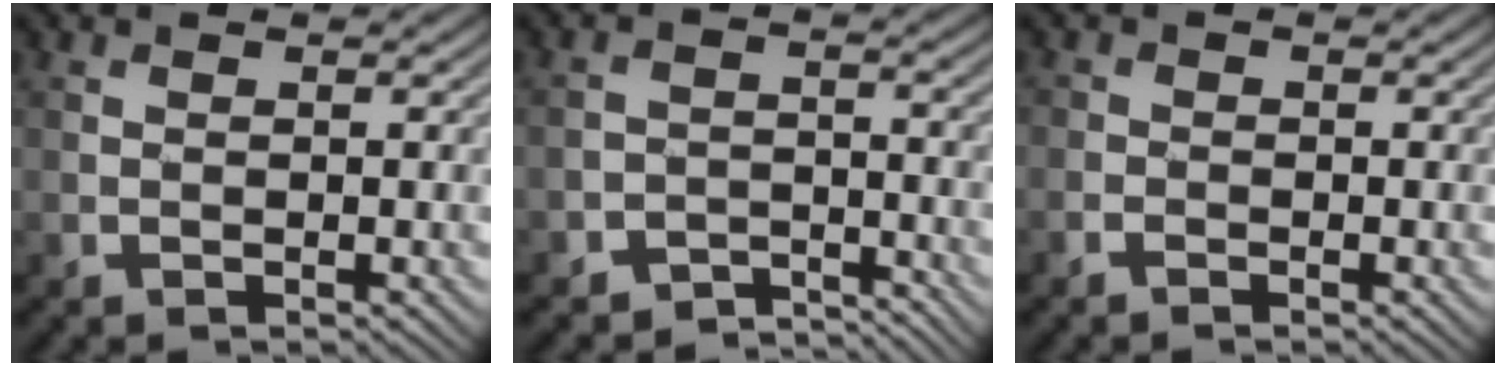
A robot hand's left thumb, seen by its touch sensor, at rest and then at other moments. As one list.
[{"total": 4.3, "force": [-3.9, 1.6, 0.6], "torque": [-0.004, -0.004, -0.072]}, {"total": 1.5, "force": [-1.0, 1.0, 0.3], "torque": [-0.007, -0.002, -0.025]}]